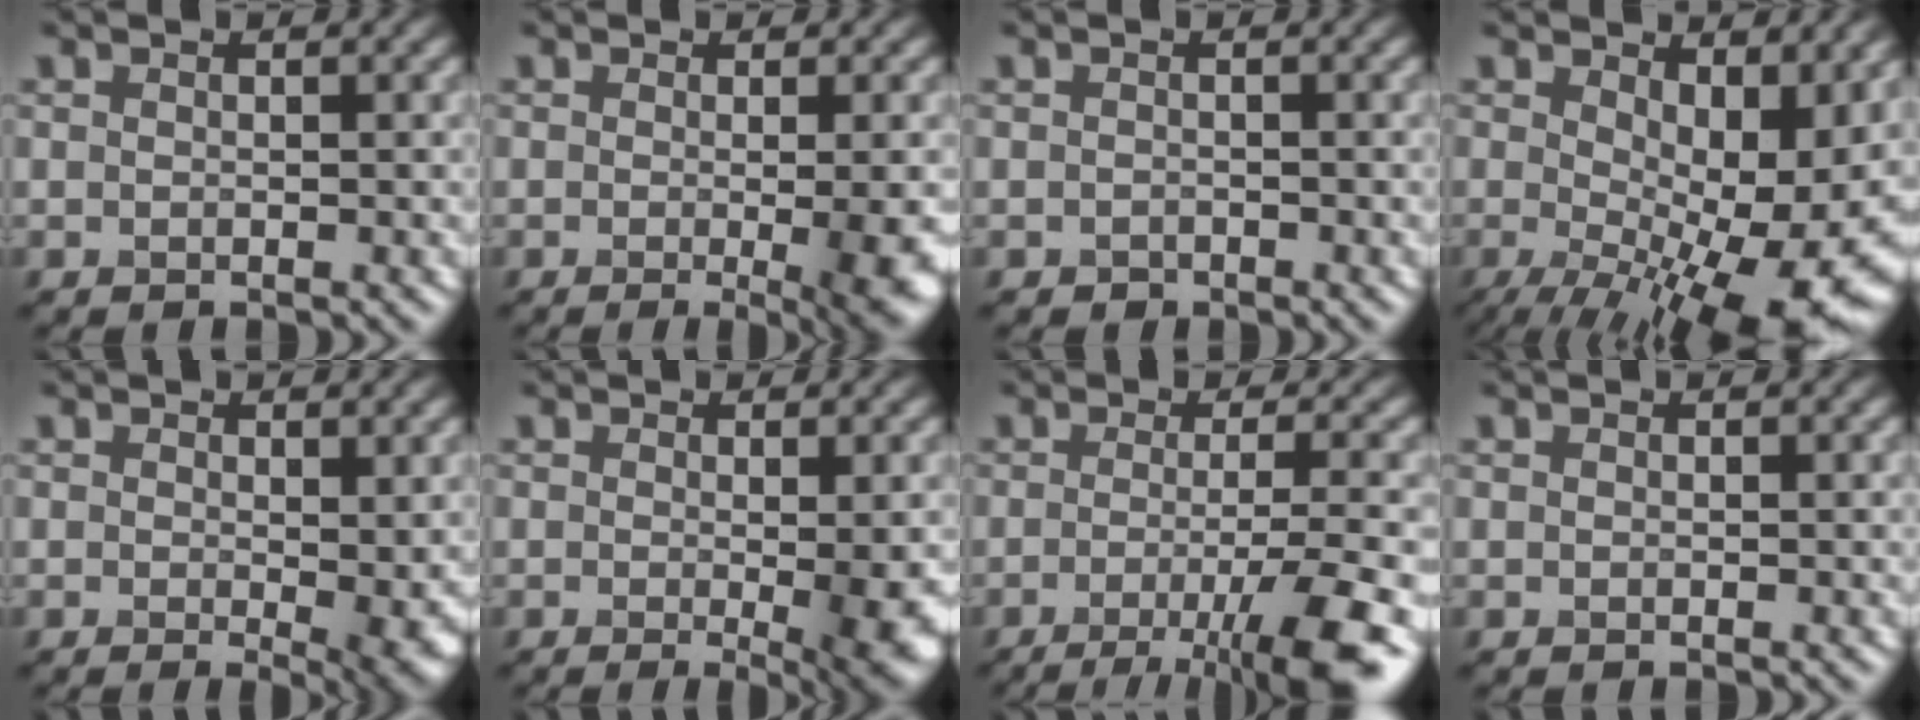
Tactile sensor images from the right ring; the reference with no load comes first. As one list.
[{"total": 5.8, "force": [-0.8, 1.6, 5.5], "torque": [-0.064, -0.014, -0.006]}, {"total": 0.6, "force": [-0.4, 0.4, 0.0], "torque": [0.001, -0.004, -0.007]}, {"total": 15.6, "force": [-1.4, 7.4, 13.7], "torque": [-0.194, -0.029, 0.001]}, {"total": 3.0, "force": [0.0, 0.6, 2.9], "torque": [-0.039, -0.011, 0.001]}, {"total": 4.8, "force": [-0.6, 0.9, 4.7], "torque": [-0.065, -0.015, -0.005]}, {"total": 7.9, "force": [-3.5, 1.6, 6.9], "torque": [-0.095, -0.008, -0.061]}, {"total": 0.0}]